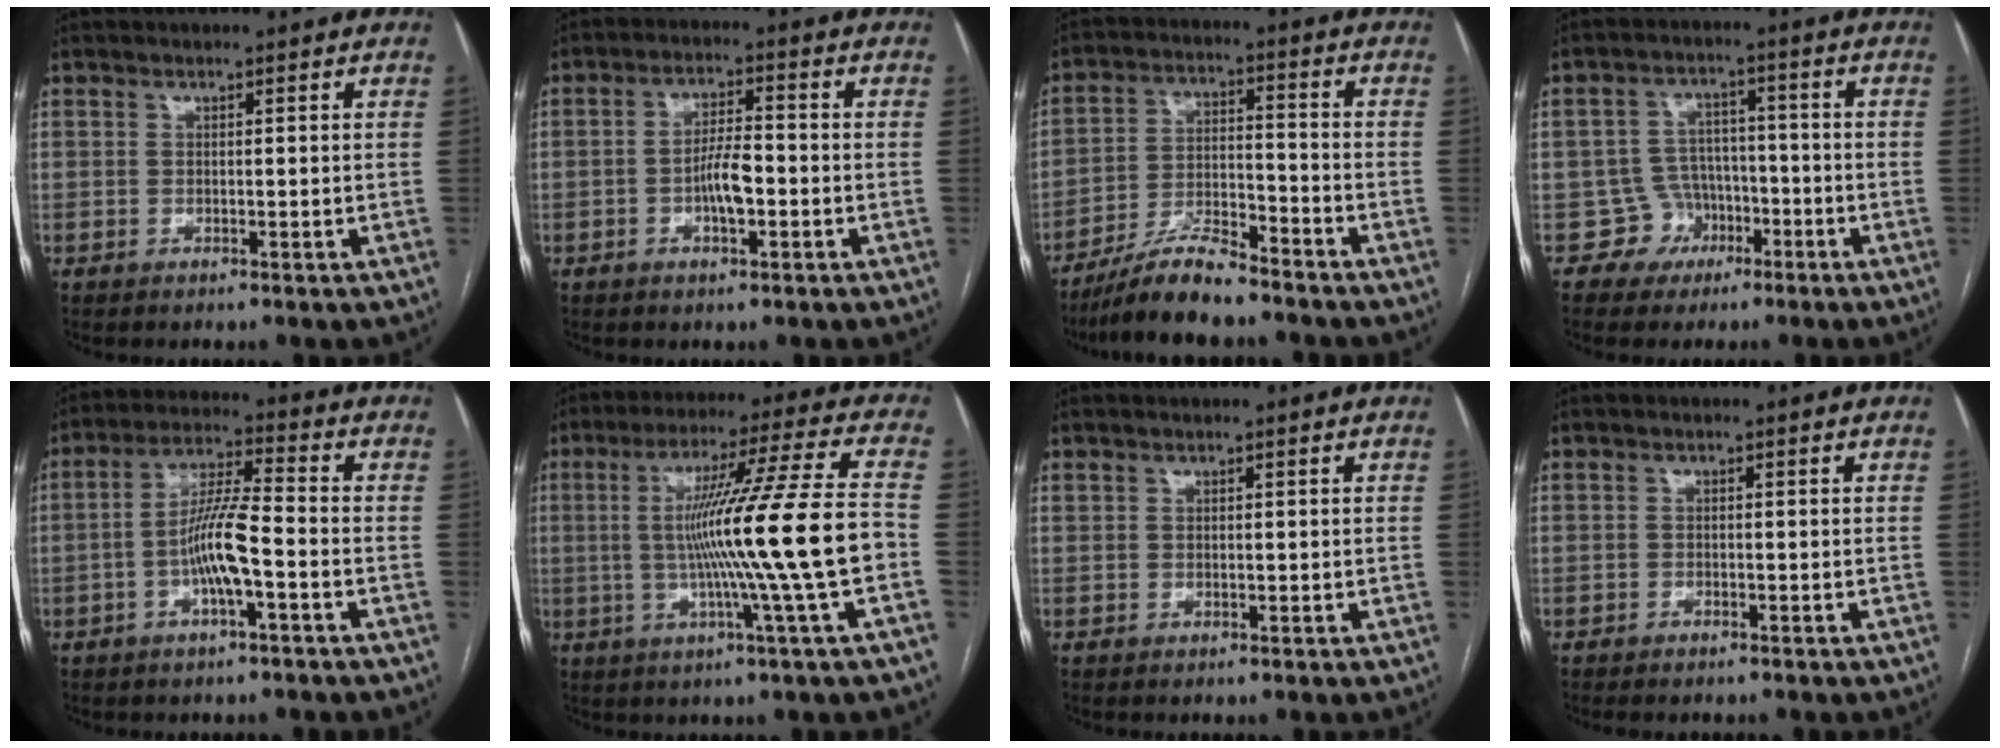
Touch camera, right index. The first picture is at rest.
{"total": 5.3, "force": [-1.5, 1.6, 4.9], "torque": [-0.092, 0.008, -0.027]}
{"total": 9.6, "force": [-8.2, 1.3, 4.9], "torque": [-0.093, -0.006, -0.151]}
{"total": 5.4, "force": [-2.5, 4.8, -0.3], "torque": [0.018, 0.018, -0.038]}
{"total": 8.6, "force": [-2.6, 1.2, 8.1], "torque": [-0.161, 0.014, -0.051]}
{"total": 16.8, "force": [-2.1, -2.2, 16.5], "torque": [-0.276, -0.001, -0.038]}
{"total": 0.6, "force": [0.1, 0.5, 0.4], "torque": [-0.011, 0.010, 0.005]}
{"total": 1.0, "force": [-0.9, 0.2, 0.4], "torque": [-0.010, -0.001, -0.010]}